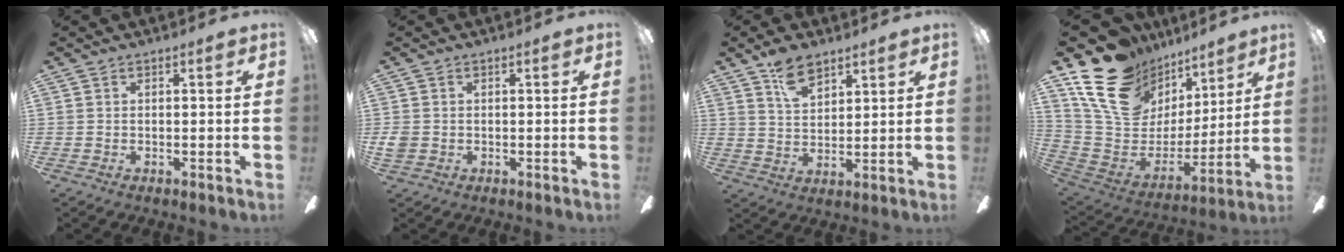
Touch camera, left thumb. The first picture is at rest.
{"total": 2.5, "force": [0.0, 2.3, 1.0], "torque": [-0.016, 0.005, 0.002]}
{"total": 8.3, "force": [5.7, 4.6, 4.0], "torque": [-0.071, -0.019, 0.106]}
{"total": 22.1, "force": [13.2, 15.0, 9.3], "torque": [-0.170, -0.066, 0.260]}